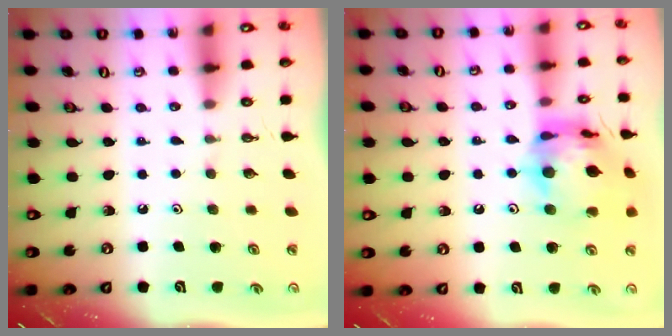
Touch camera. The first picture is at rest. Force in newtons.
{"total": 16.6, "press": 16.5, "slide": 1.7}